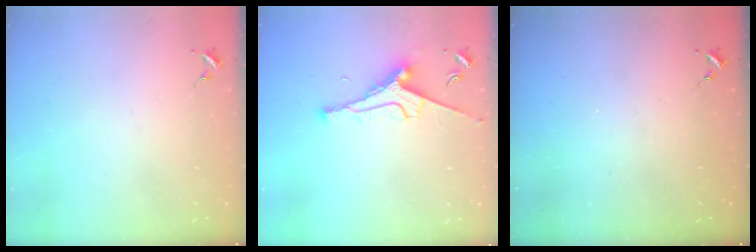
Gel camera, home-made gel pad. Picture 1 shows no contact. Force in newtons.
{"total": 9.1, "press": 9.0, "slide": 1.3}
{"total": 0.0}